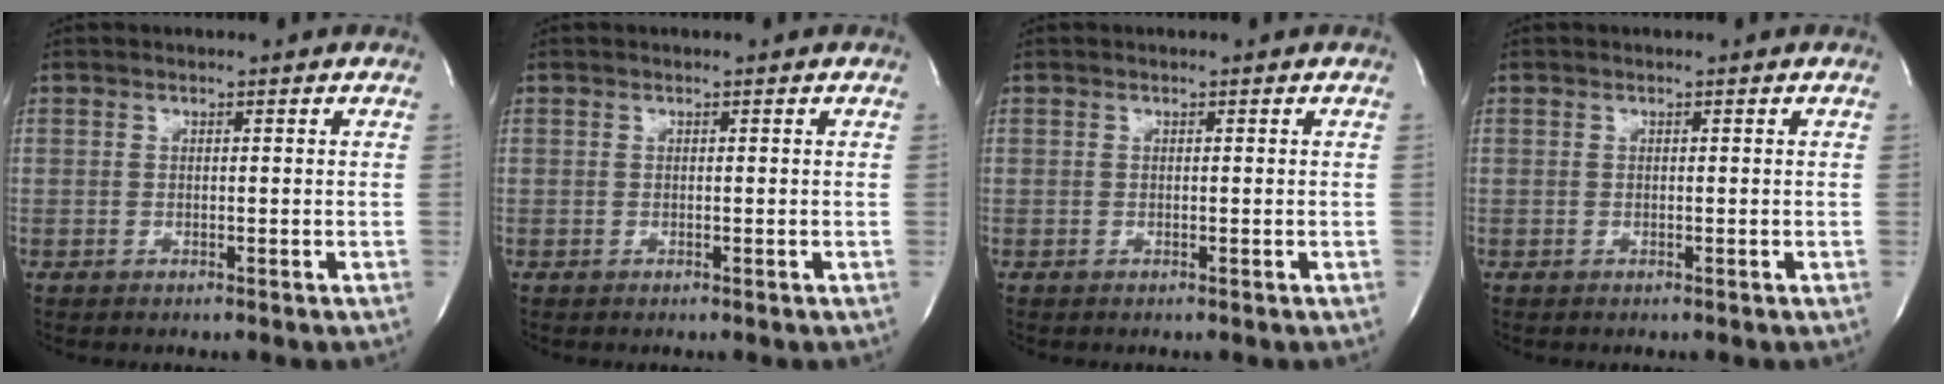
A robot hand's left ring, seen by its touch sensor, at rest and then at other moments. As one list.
[{"total": 0.0}, {"total": 0.0}, {"total": 0.0}]